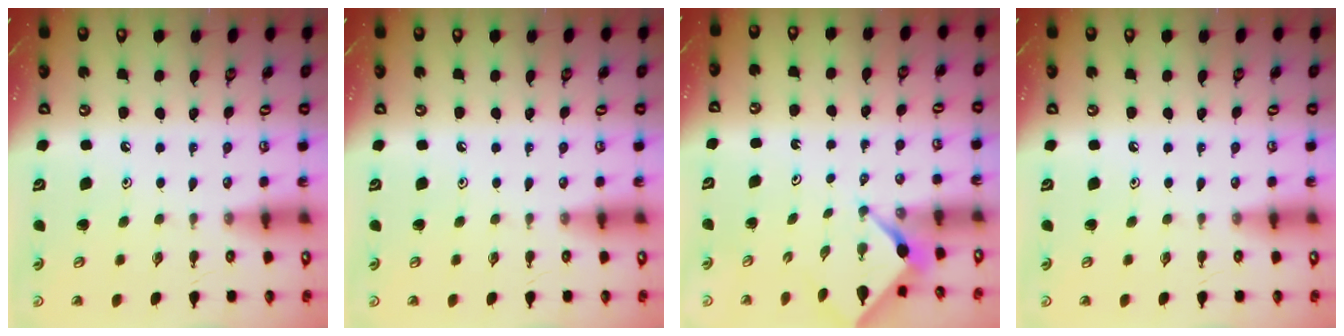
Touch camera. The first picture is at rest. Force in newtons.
{"total": 0.0}
{"total": 2.5, "press": 2.5, "slide": 0.3}
{"total": 0.0}